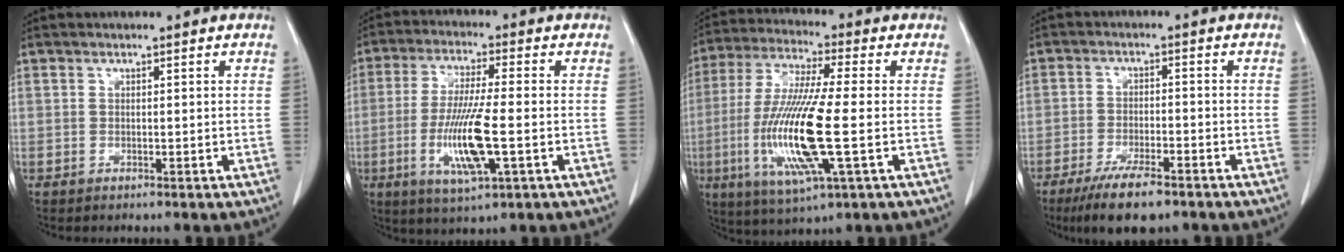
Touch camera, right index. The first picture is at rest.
{"total": 11.0, "force": [-2.7, 1.0, 10.6], "torque": [-0.213, -0.016, -0.048]}
{"total": 15.8, "force": [-2.9, 1.4, 15.4], "torque": [-0.325, -0.017, -0.054]}
{"total": 8.6, "force": [-6.2, 2.0, 5.6], "torque": [-0.097, -0.015, -0.103]}